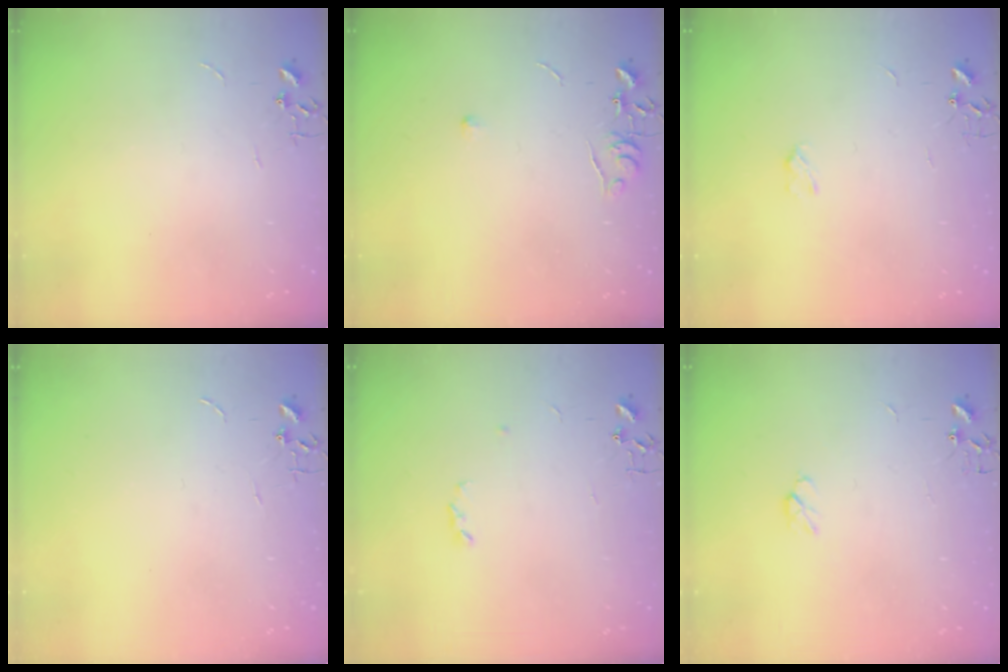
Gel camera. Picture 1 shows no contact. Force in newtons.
{"total": 5.5, "press": 5.4, "slide": 0.8}
{"total": 2.6, "press": 2.6, "slide": 0.5}
{"total": 0.0}
{"total": 3.2, "press": 3.2, "slide": 0.5}
{"total": 3.7, "press": 3.7, "slide": 0.7}